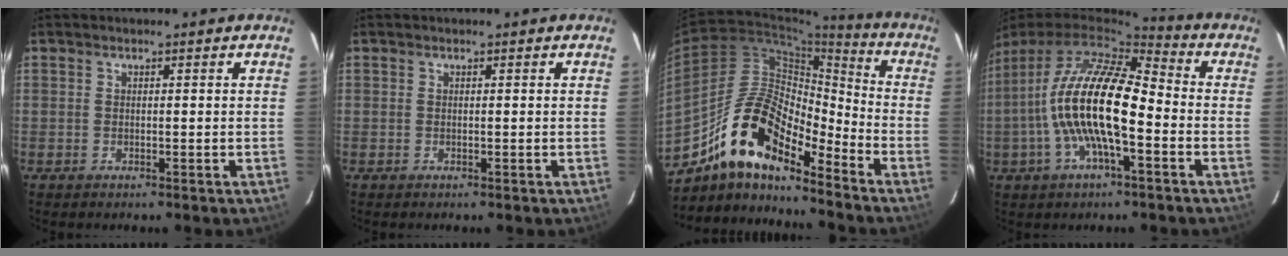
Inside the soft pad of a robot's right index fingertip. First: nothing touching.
{"total": 0.0}
{"total": 16.4, "force": [-12.3, 5.5, 9.5], "torque": [-0.167, 0.012, -0.237]}
{"total": 15.8, "force": [-3.1, 4.5, 14.9], "torque": [-0.272, -0.005, -0.062]}